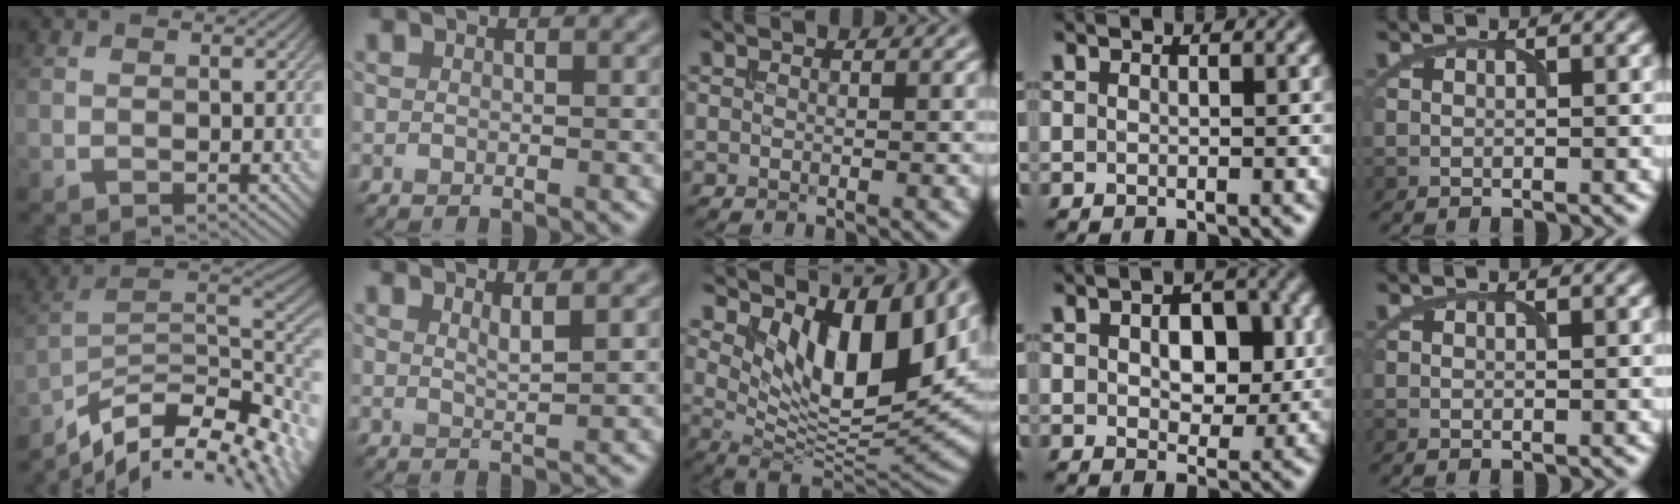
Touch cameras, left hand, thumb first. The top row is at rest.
{"thumb": {"total": 13.4, "force": [-8.0, 5.7, 9.1], "torque": [-0.190, -0.009, -0.126]}, "index": {"total": 1.7, "force": [0.9, 0.4, 1.3], "torque": [-0.012, 0.000, 0.010]}, "middle": {"total": 9.8, "force": [4.4, 4.4, 7.6], "torque": [-0.122, -0.017, 0.076]}, "ring": {"total": 5.1, "force": [0.8, 3.2, 4.0], "torque": [-0.063, -0.001, 0.010]}}